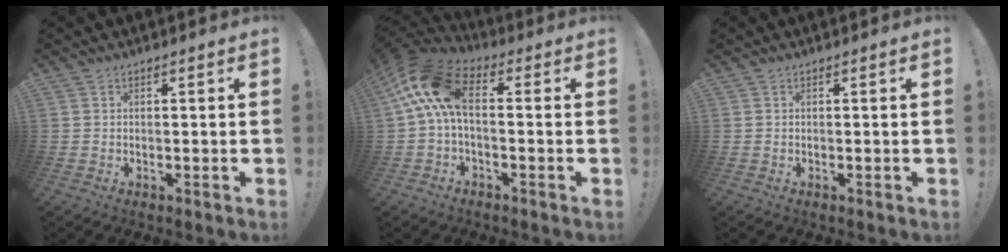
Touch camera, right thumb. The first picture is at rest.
{"total": 12.7, "force": [1.8, 6.5, 10.7], "torque": [-0.216, 0.011, 0.037]}
{"total": 0.0}